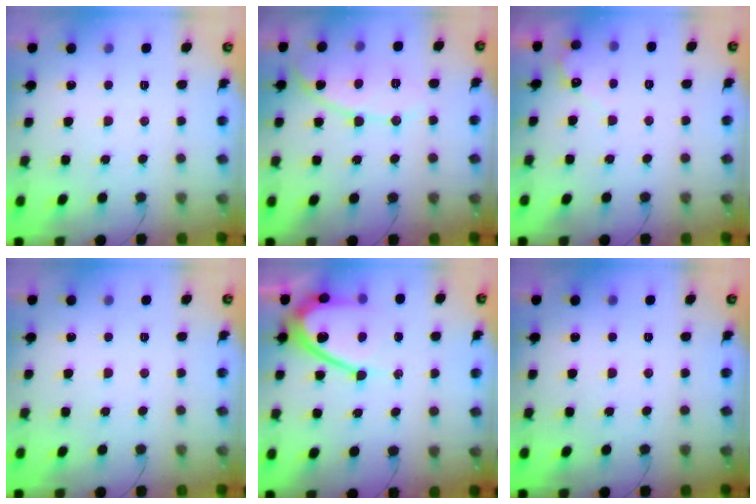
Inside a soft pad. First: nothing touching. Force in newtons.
{"total": 10.2, "press": 10.2, "slide": 0.4}
{"total": 3.5, "press": 3.5, "slide": 0.3}
{"total": 0.0}
{"total": 12.5, "press": 12.4, "slide": 1.1}
{"total": 0.0}